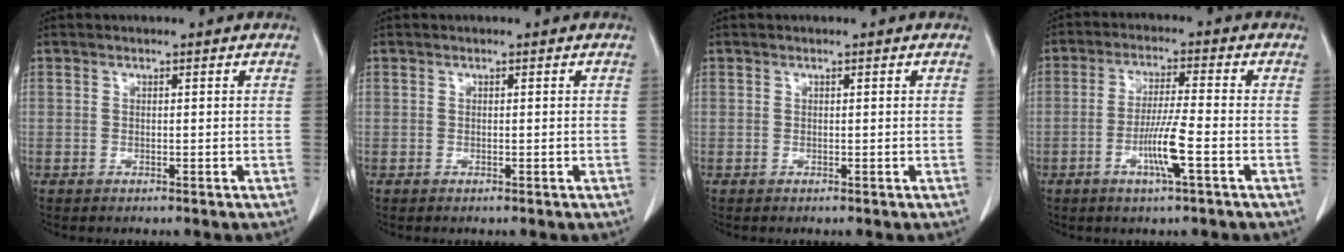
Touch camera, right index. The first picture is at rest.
{"total": 0.0}
{"total": 0.0}
{"total": 6.8, "force": [-2.5, -0.3, 6.4], "torque": [-0.122, -0.007, -0.048]}